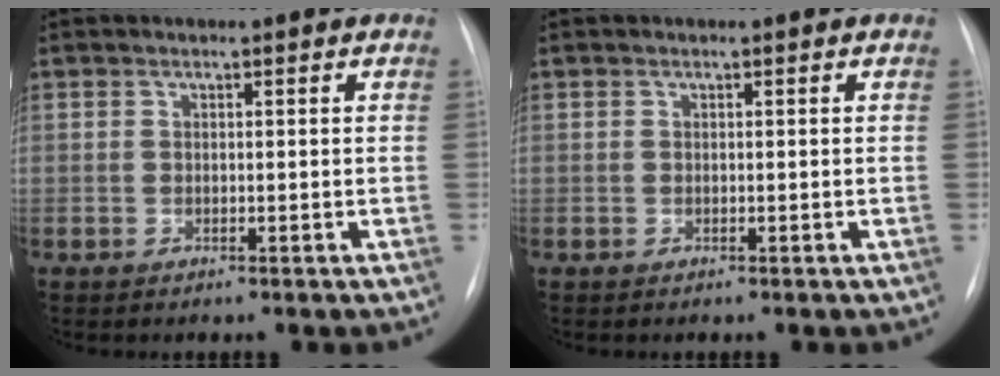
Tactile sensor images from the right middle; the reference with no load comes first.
{"total": 0.0}